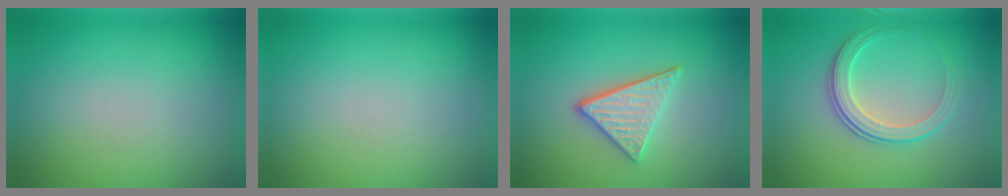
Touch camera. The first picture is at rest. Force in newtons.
{"total": 0.0}
{"total": 3.6, "press": 3.0, "slide": 1.9}
{"total": 3.5, "press": 2.9, "slide": 1.9}